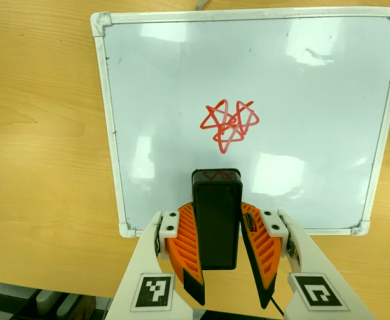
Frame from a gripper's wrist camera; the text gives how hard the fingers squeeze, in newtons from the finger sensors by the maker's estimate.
{"total": 8.9, "left": 7.8, "right": 10.0}